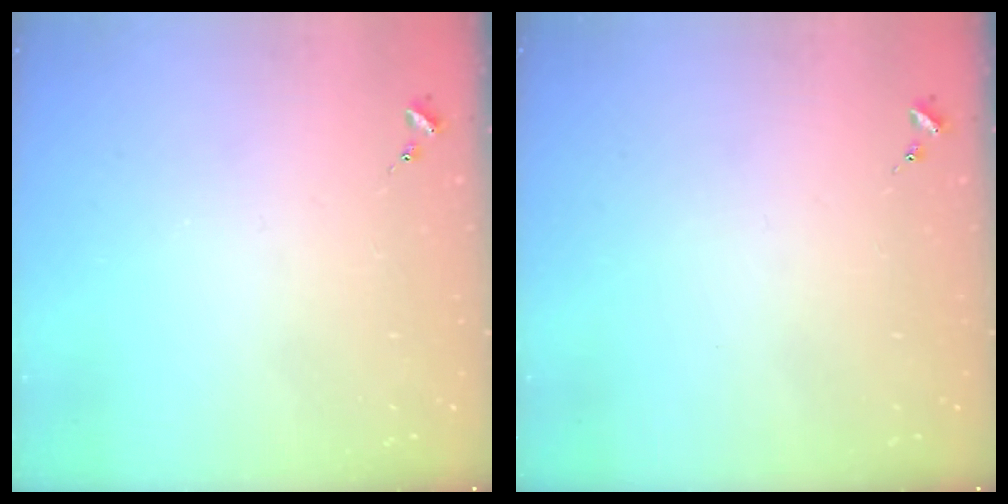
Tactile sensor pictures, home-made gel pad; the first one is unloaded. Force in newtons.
{"total": 0.0}